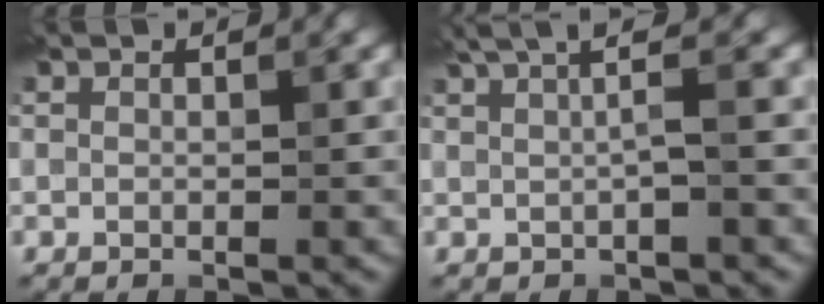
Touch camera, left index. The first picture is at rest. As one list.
[{"total": 4.0, "force": [1.3, 1.2, 3.6], "torque": [-0.043, 0.010, 0.014]}]